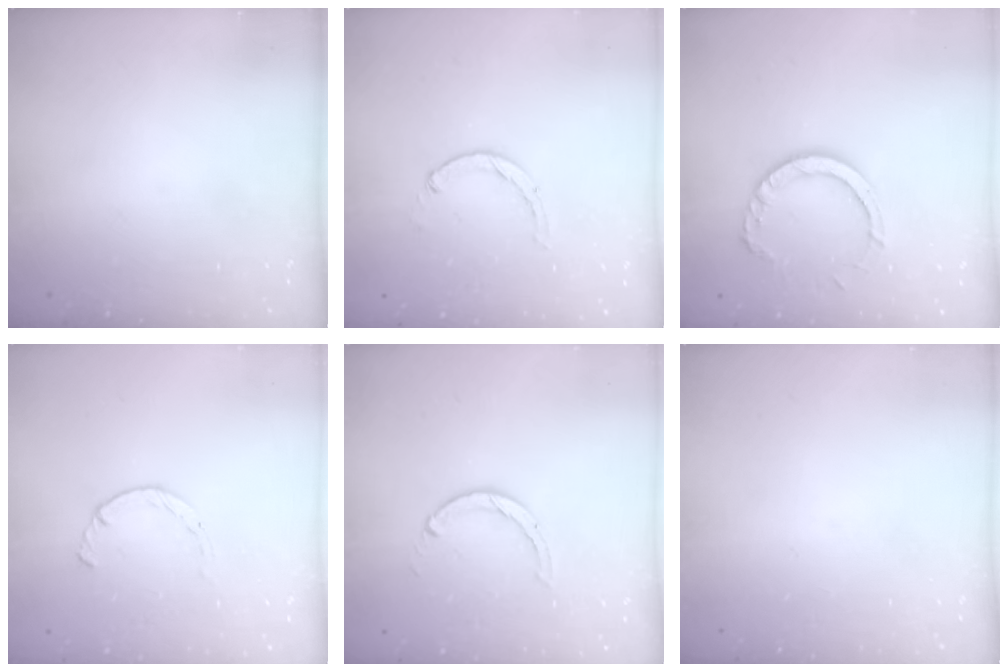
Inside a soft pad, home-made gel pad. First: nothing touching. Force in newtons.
{"total": 0.8, "press": 0.8, "slide": 0.2}
{"total": 8.9, "press": 8.8, "slide": 1.2}
{"total": 3.7, "press": 3.6, "slide": 0.5}
{"total": 2.0, "press": 2.0, "slide": 0.3}
{"total": 0.0}